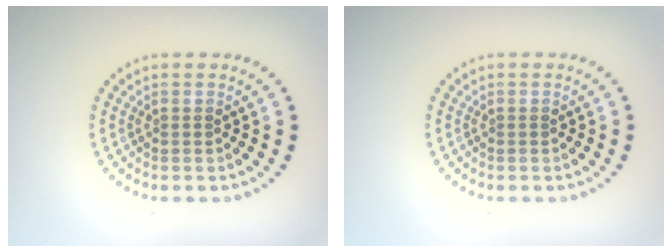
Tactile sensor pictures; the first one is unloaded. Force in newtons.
{"total": 0.0}